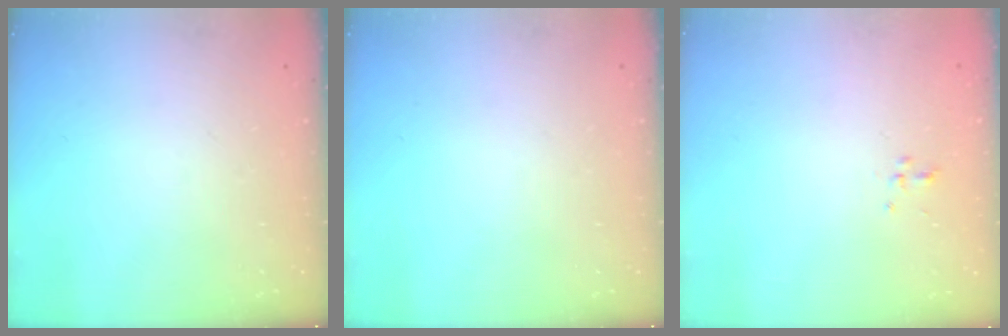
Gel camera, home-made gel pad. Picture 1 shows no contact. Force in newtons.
{"total": 0.0}
{"total": 2.0, "press": 1.8, "slide": 0.9}